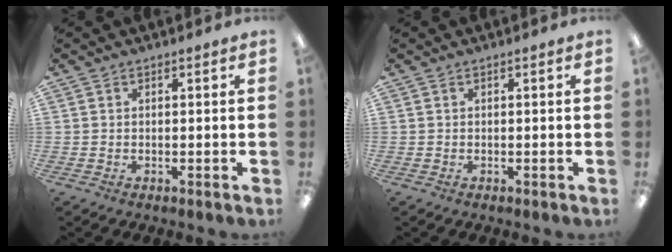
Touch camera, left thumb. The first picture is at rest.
{"total": 0.0}